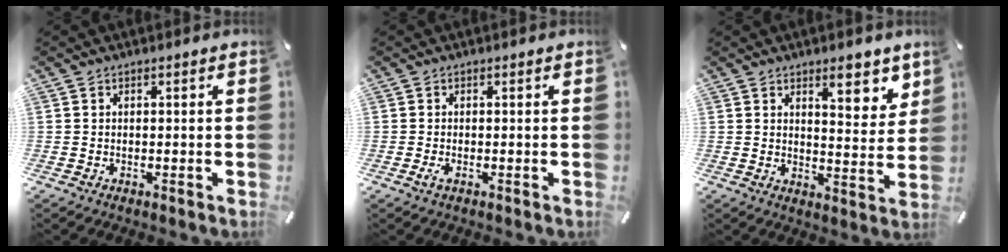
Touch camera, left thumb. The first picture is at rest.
{"total": 1.0, "force": [-0.2, 0.1, 1.0], "torque": [-0.018, -0.003, -0.001]}
{"total": 8.4, "force": [5.7, 3.1, 5.3], "torque": [-0.046, -0.045, 0.088]}